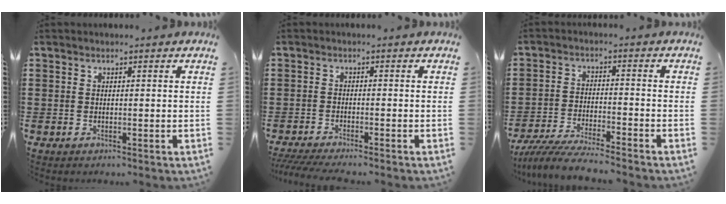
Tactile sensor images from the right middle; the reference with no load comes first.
{"total": 2.9, "force": [-2.7, 0.0, 1.1], "torque": [-0.034, -0.009, -0.057]}
{"total": 6.3, "force": [-5.9, 0.1, 2.1], "torque": [-0.050, -0.012, -0.116]}